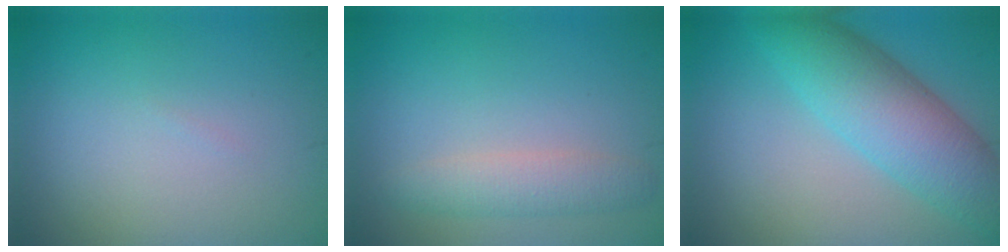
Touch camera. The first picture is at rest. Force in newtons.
{"total": 2.5, "press": 2.5, "slide": 0.1}
{"total": 7.1, "press": 7.1, "slide": 0.2}